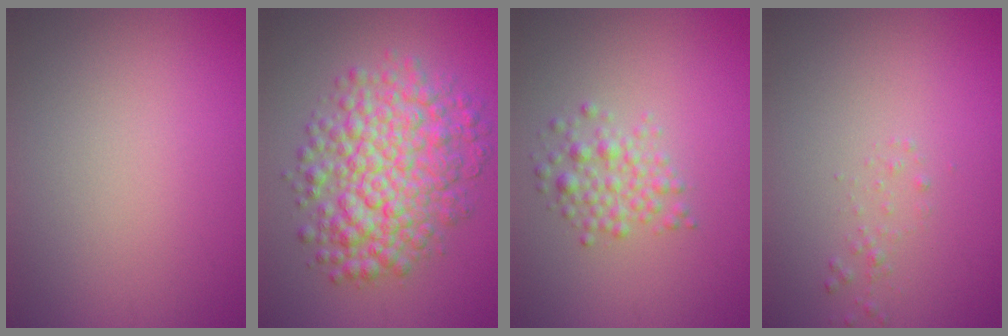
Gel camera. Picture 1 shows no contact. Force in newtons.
{"total": 7.8, "press": 7.8, "slide": 0.2}
{"total": 2.5, "press": 2.5, "slide": 0.1}
{"total": 0.7, "press": 0.7, "slide": 0.0}